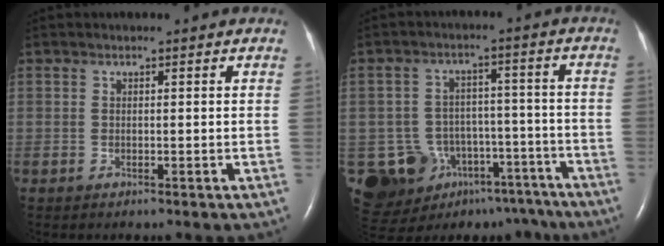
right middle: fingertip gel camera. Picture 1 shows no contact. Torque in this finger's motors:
{"motor_torque": [0.21, -0.21, 0.02, 0.00]}